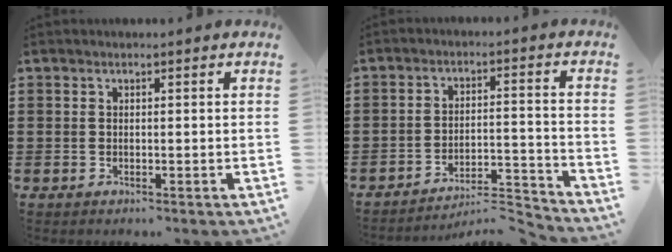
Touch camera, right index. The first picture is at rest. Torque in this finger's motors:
{"motor_torque": [0.17, -0.16, -0.01, 0.00]}